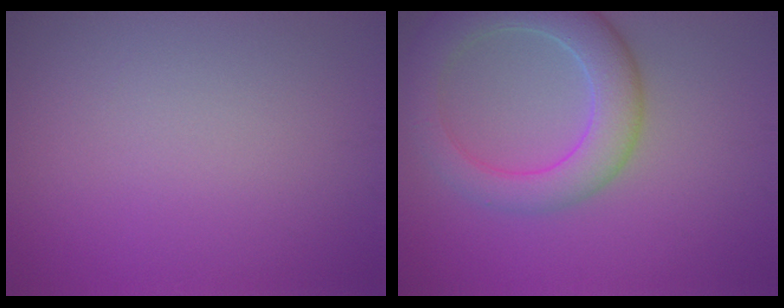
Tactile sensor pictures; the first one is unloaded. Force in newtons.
{"total": 6.3, "press": 6.3, "slide": 0.5}